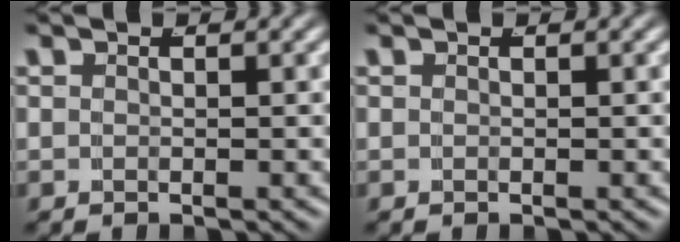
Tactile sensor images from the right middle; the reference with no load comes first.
{"total": 0.0}